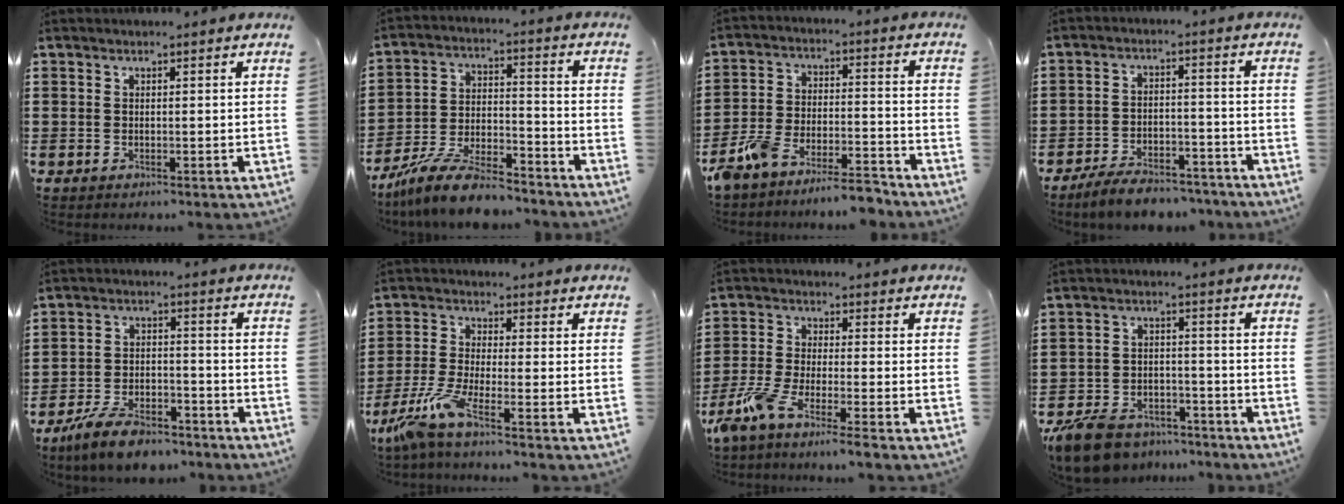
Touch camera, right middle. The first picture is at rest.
{"total": 9.9, "force": [-8.8, 1.7, 4.2], "torque": [-0.078, 0.021, -0.169]}
{"total": 8.4, "force": [-8.0, 0.8, 2.4], "torque": [-0.060, 0.010, -0.160]}
{"total": 6.3, "force": [-5.9, 1.3, 1.8], "torque": [-0.029, 0.011, -0.112]}
{"total": 7.7, "force": [-6.7, 2.1, 3.0], "torque": [-0.059, 0.012, -0.129]}
{"total": 6.2, "force": [-4.6, 0.3, 4.2], "torque": [-0.117, -0.025, -0.097]}
{"total": 6.0, "force": [-5.1, -0.2, 3.1], "torque": [-0.092, -0.022, -0.106]}
{"total": 8.1, "force": [-7.3, 2.6, 2.2], "torque": [-0.059, 0.017, -0.145]}